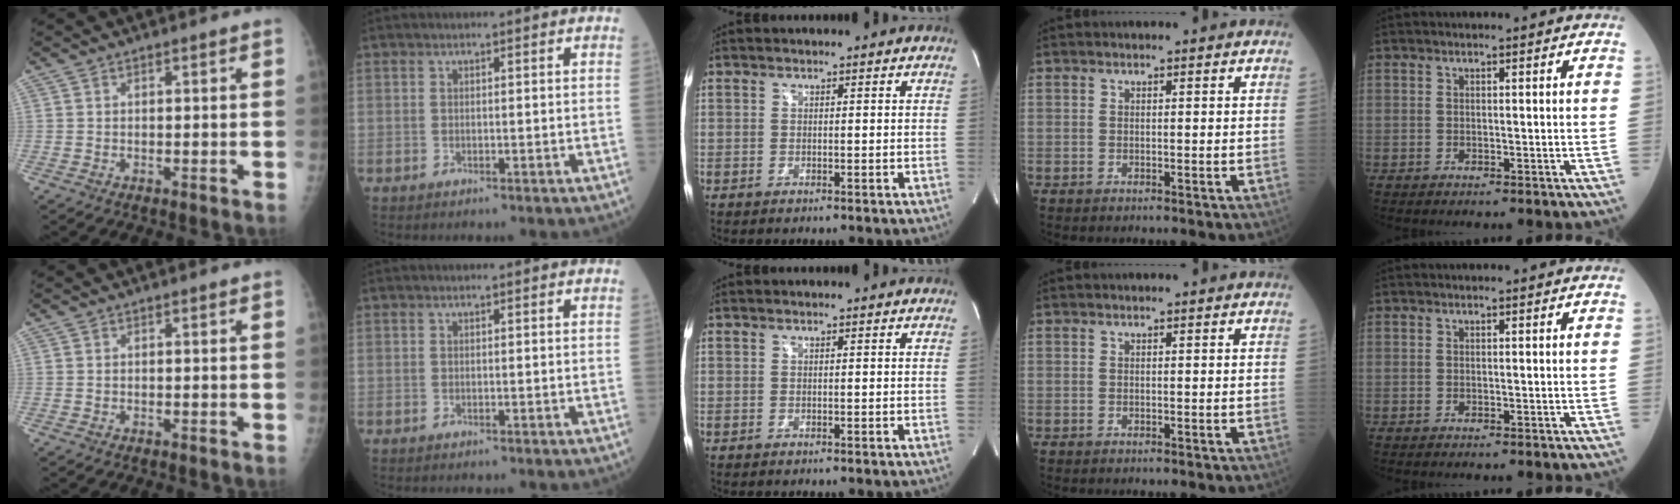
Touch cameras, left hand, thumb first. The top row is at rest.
{}